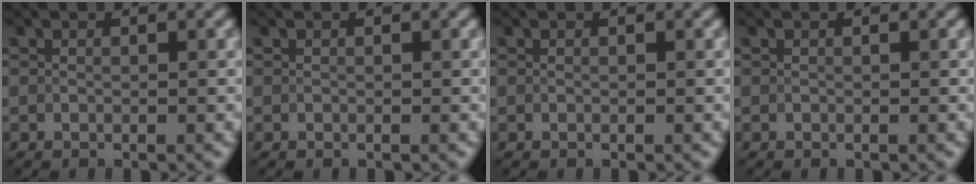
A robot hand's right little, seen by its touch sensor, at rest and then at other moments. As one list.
[{"total": 0.0}, {"total": 0.0}, {"total": 0.0}]